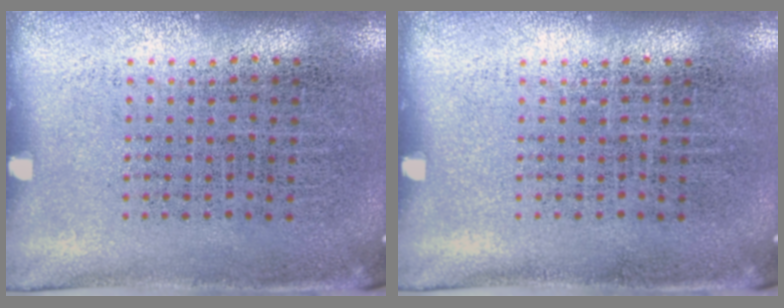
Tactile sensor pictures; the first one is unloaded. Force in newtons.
{"total": 0.0}